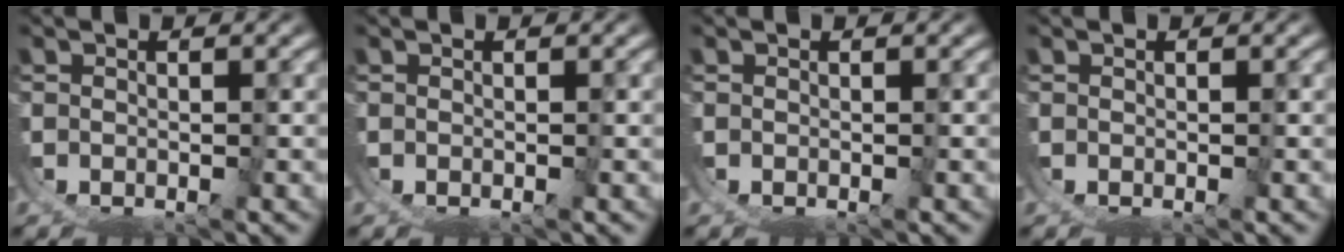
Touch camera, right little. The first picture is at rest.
{"total": 0.0}
{"total": 0.0}
{"total": 0.0}